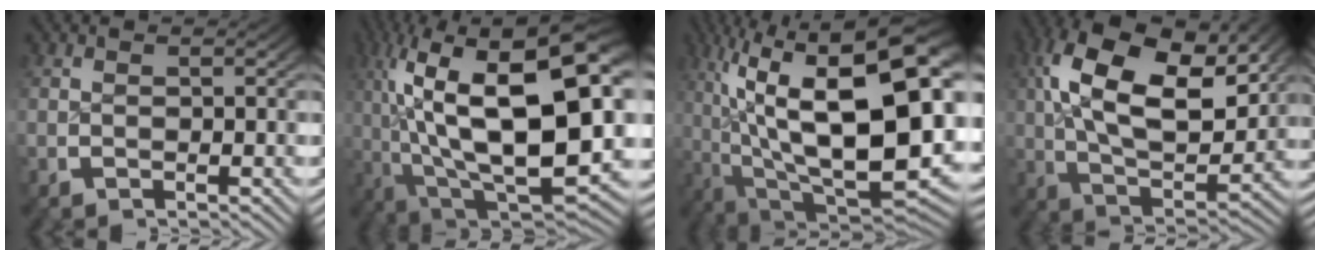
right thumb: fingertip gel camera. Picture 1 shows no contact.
{"total": 20.0, "force": [0.3, 11.5, 16.3], "torque": [-0.301, -0.068, 0.033]}
{"total": 21.6, "force": [1.3, 11.8, 18.0], "torque": [-0.296, -0.050, 0.049]}
{"total": 11.8, "force": [2.4, 6.4, 9.7], "torque": [-0.201, -0.033, 0.052]}